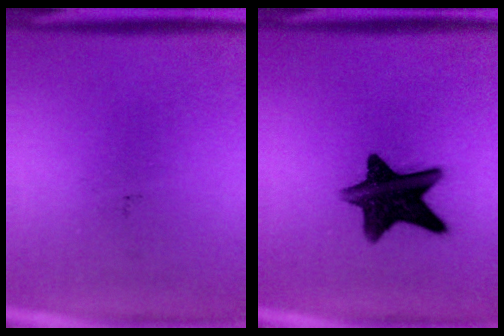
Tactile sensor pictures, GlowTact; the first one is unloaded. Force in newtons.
{"total": 12.8}